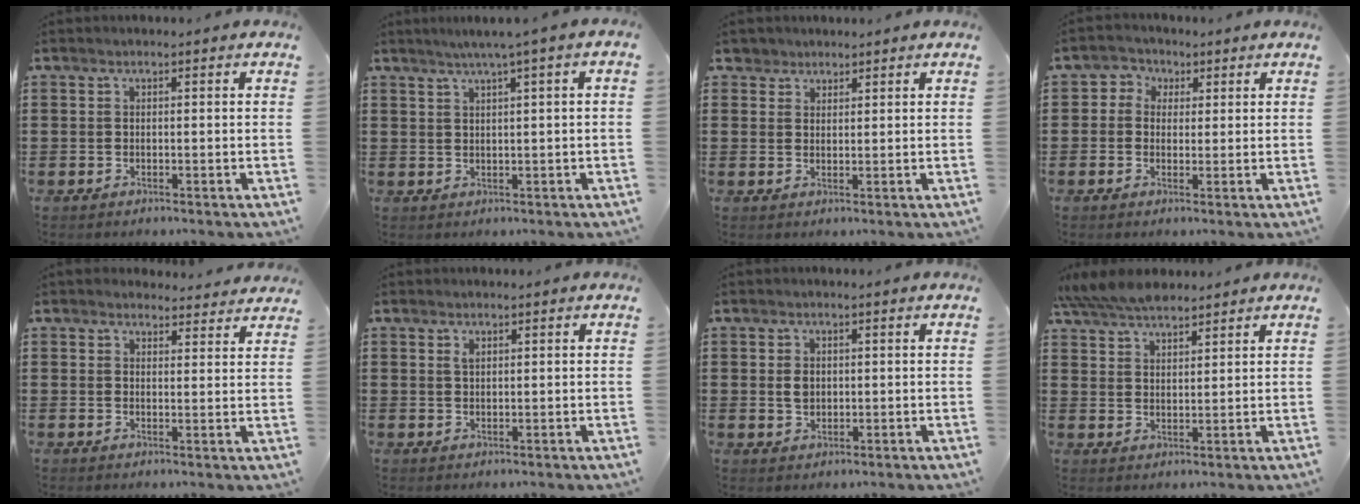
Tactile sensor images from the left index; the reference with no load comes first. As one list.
[{"total": 2.3, "force": [0.9, -0.5, 2.1], "torque": [-0.038, -0.007, 0.014]}, {"total": 2.4, "force": [1.9, 1.5, 0.1], "torque": [-0.012, 0.010, 0.037]}, {"total": 2.4, "force": [0.3, 2.4, -0.2], "torque": [-0.012, 0.009, 0.000]}, {"total": 3.1, "force": [3.0, 0.8, 0.2], "torque": [-0.005, -0.013, 0.055]}, {"total": 1.2, "force": [0.8, 0.5, 0.7], "torque": [-0.018, 0.003, 0.014]}, {"total": 2.2, "force": [0.3, 1.7, 1.4], "torque": [-0.032, 0.008, 0.005]}, {"total": 5.9, "force": [5.3, 1.5, 2.2], "torque": [-0.061, -0.009, 0.099]}]